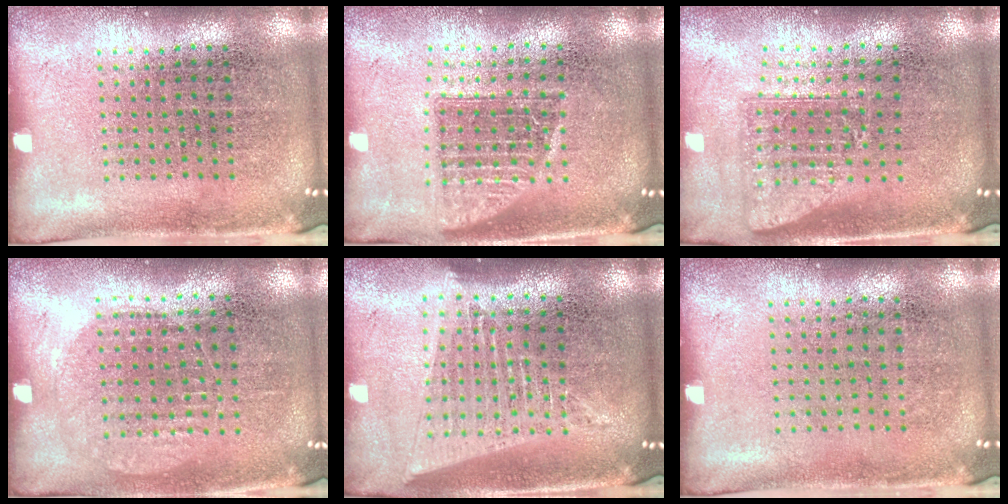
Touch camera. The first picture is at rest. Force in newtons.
{"total": 1.4, "press": 1.1, "slide": 0.8}
{"total": 1.6, "press": 1.1, "slide": 1.0}
{"total": 0.7, "press": 0.6, "slide": 0.2}
{"total": 1.8, "press": 1.6, "slide": 0.9}
{"total": 0.0}